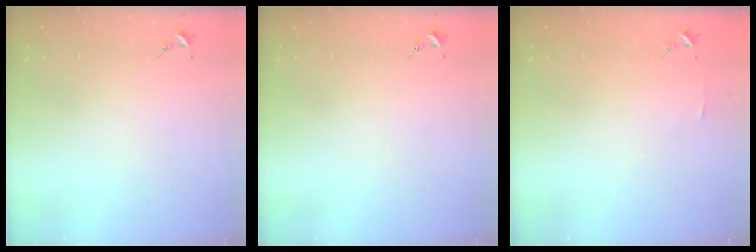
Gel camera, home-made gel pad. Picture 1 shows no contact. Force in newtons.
{"total": 0.0}
{"total": 2.8, "press": 2.8, "slide": 0.3}